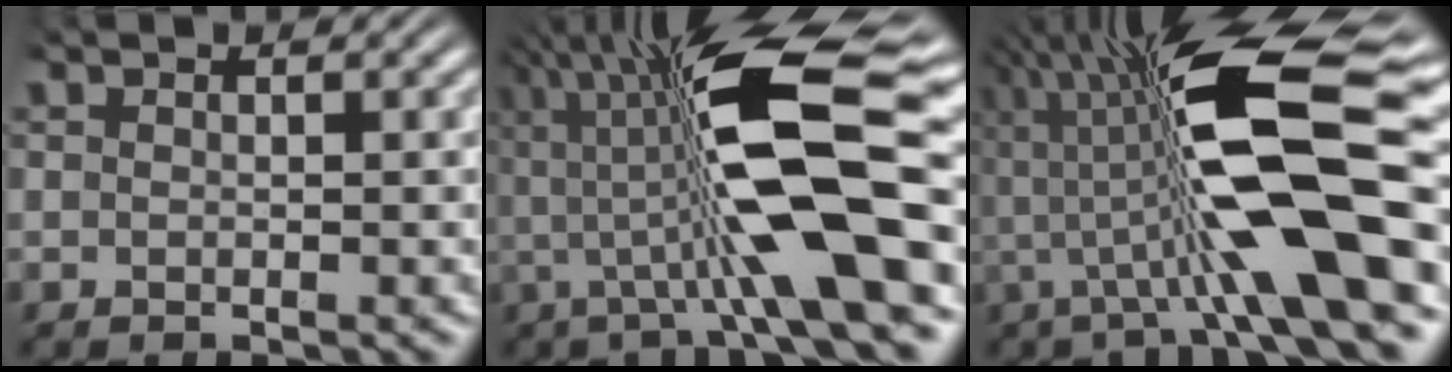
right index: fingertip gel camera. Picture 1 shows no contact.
{"total": 11.8, "force": [2.2, 3.8, 11.0], "torque": [-0.195, 0.012, 0.033]}
{"total": 13.0, "force": [1.7, 4.4, 12.1], "torque": [-0.222, 0.011, 0.024]}